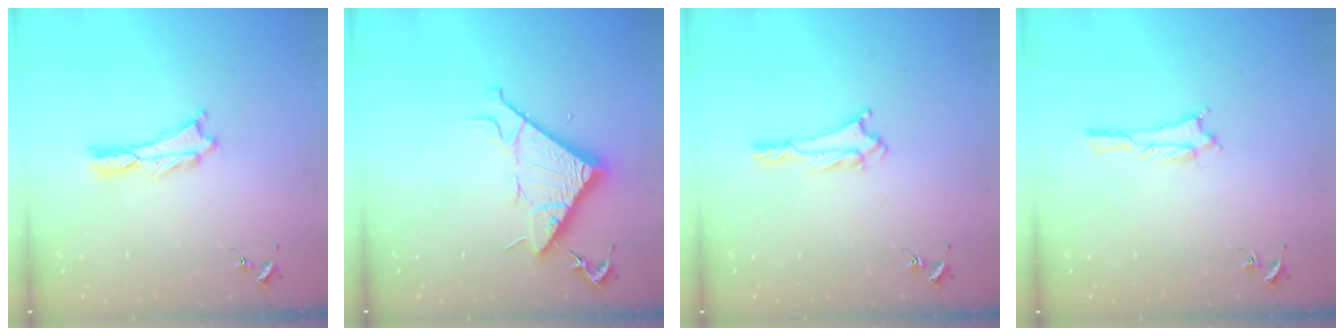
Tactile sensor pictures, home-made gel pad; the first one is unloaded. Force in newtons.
{"total": 10.2, "press": 10.2, "slide": 0.3}
{"total": 1.7, "press": 1.7, "slide": 0.2}
{"total": 1.7, "press": 1.7, "slide": 0.2}